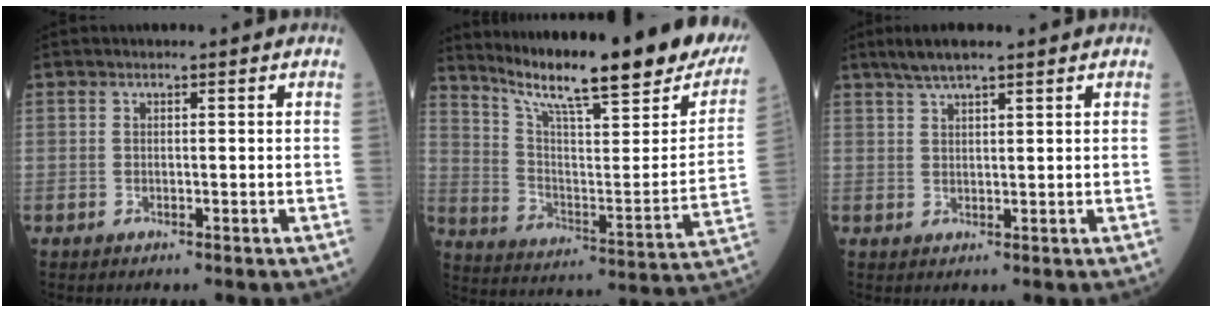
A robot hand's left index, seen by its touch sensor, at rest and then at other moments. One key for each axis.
{"total": 28.2, "fx": 22.3, "fy": 3.2, "fz": 16.9, "tx": -0.271, "ty": -0.063, "tz": 0.307}
{"total": 4.0, "fx": 3.0, "fy": 0.4, "fz": 2.6, "tx": -0.057, "ty": 0.013, "tz": 0.059}